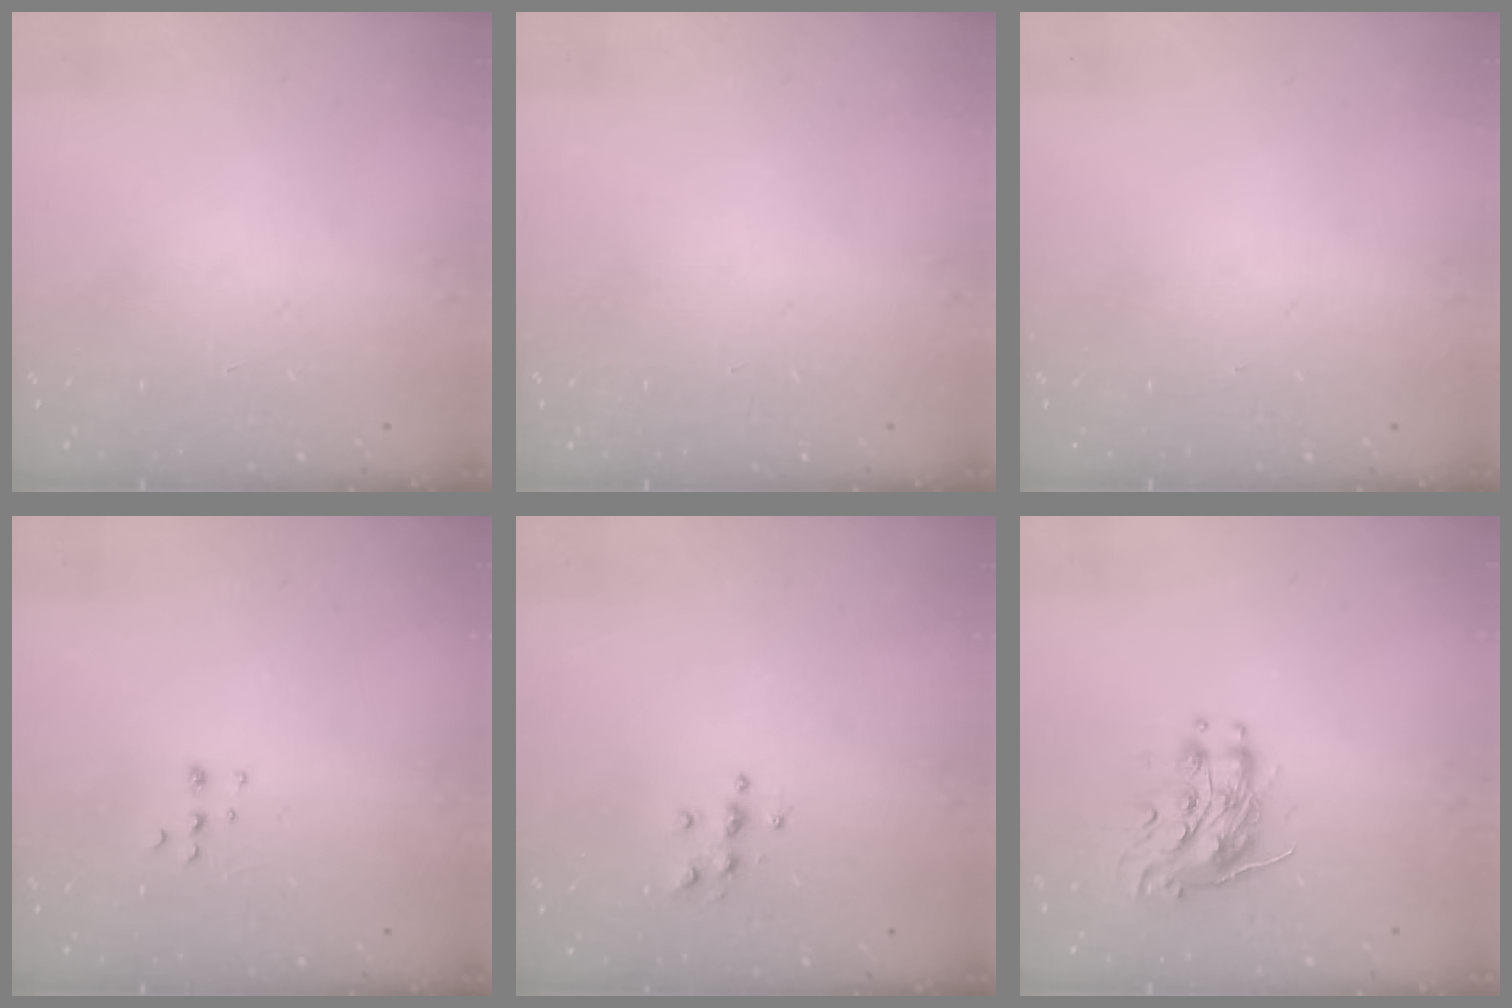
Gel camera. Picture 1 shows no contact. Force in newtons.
{"total": 0.0}
{"total": 0.0}
{"total": 5.1, "press": 5.0, "slide": 0.7}
{"total": 4.3, "press": 4.3, "slide": 0.6}
{"total": 8.9, "press": 8.9, "slide": 0.2}